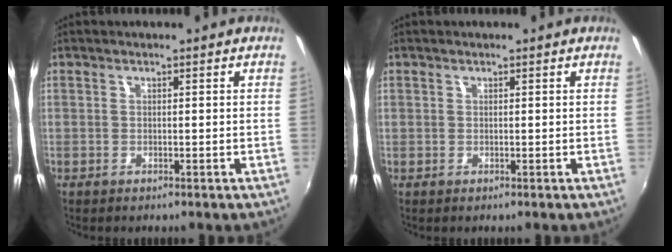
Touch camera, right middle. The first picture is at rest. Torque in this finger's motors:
{"motor_torque": [-0.09, -0.26, -1.05, -0.21]}